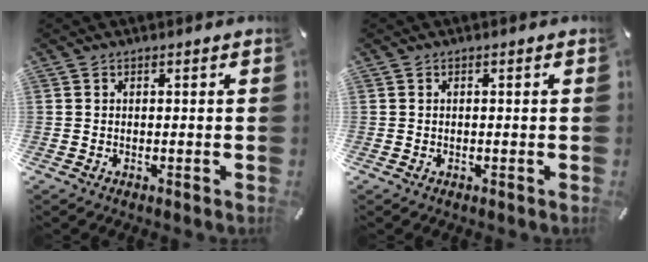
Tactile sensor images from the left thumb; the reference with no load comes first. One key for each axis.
{"total": 0.0}